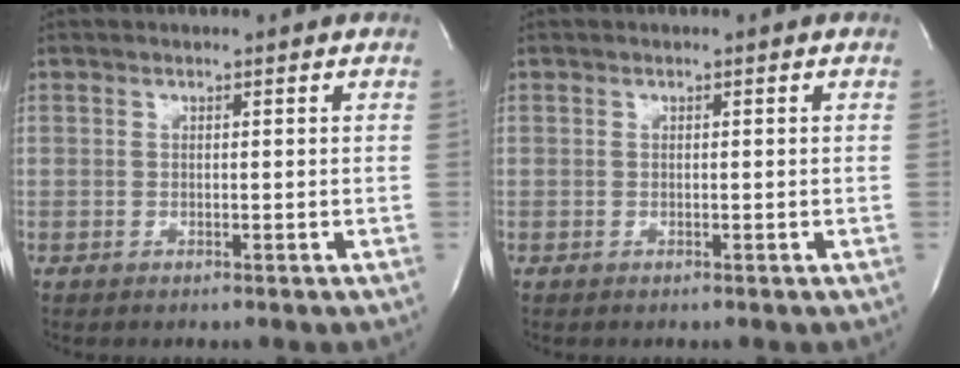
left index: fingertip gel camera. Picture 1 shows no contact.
{"total": 0.0}